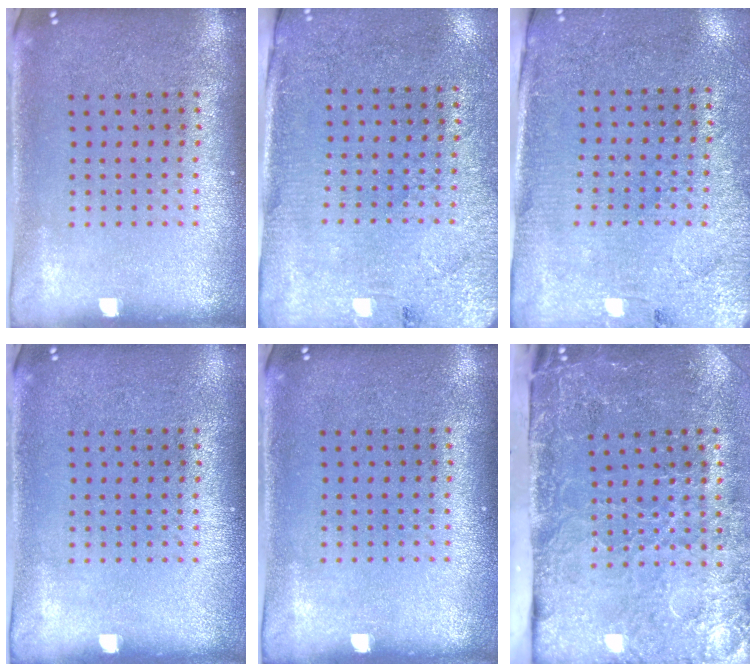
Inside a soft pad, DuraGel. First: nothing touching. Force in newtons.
{"total": 2.7, "press": 2.4, "slide": 1.3}
{"total": 2.8, "press": 2.6, "slide": 1.2}
{"total": 0.0}
{"total": 0.0}
{"total": 4.8, "press": 3.6, "slide": 3.1}